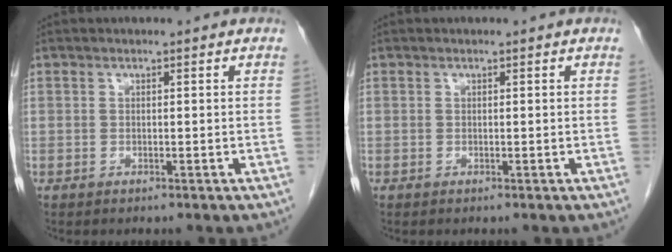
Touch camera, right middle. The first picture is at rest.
{"total": 0.0}